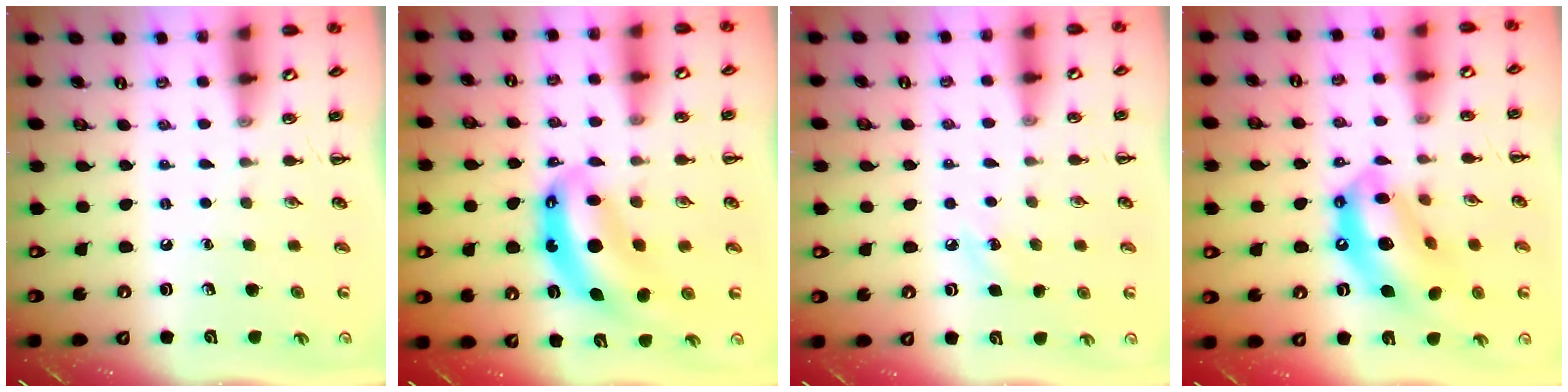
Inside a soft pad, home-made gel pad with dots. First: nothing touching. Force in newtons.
{"total": 9.1, "press": 8.8, "slide": 2.2}
{"total": 3.8, "press": 3.6, "slide": 1.0}
{"total": 16.0, "press": 15.5, "slide": 4.2}